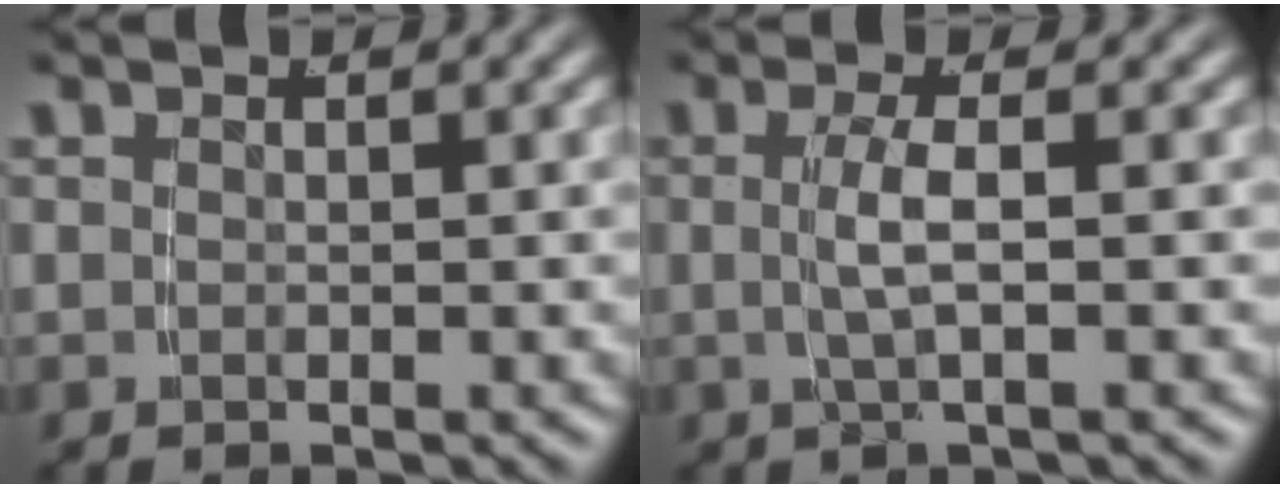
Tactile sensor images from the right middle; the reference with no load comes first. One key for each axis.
{"total": 2.4, "fx": 0.0, "fy": -0.3, "fz": 2.4, "tx": -0.048, "ty": 0.001, "tz": 0.004}